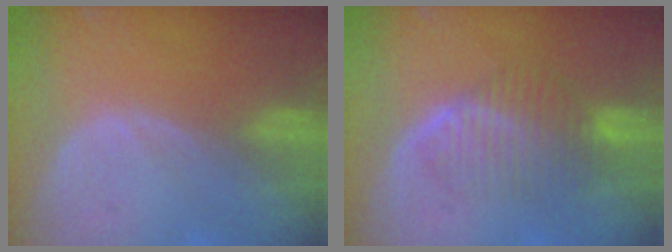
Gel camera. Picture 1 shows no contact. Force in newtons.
{"total": 7.0, "press": 6.5, "slide": 2.5}